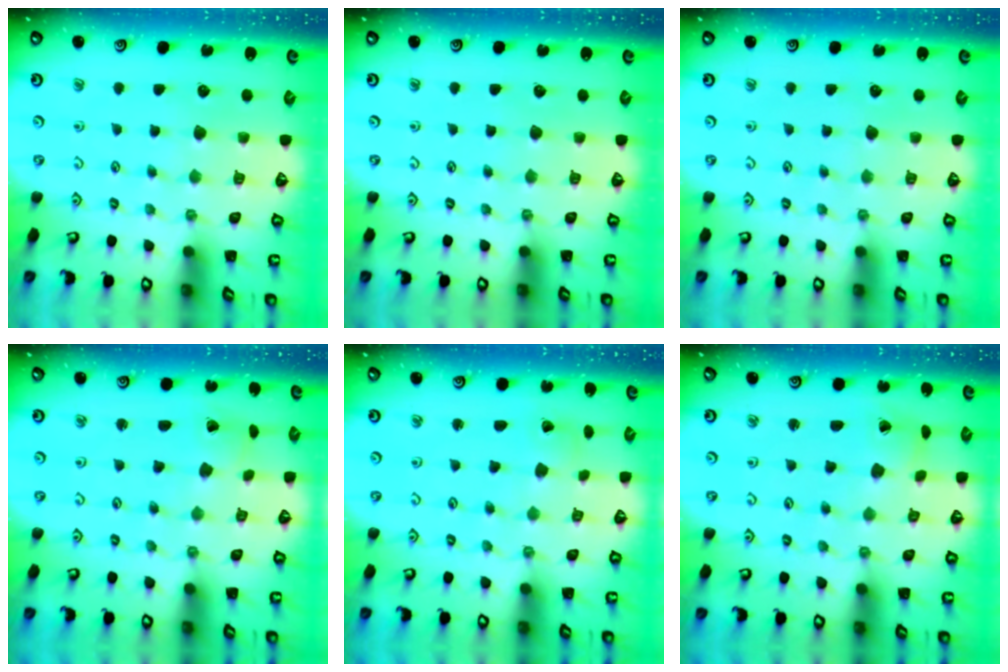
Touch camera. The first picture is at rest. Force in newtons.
{"total": 0.0}
{"total": 0.0}
{"total": 2.2, "press": 2.2, "slide": 0.2}
{"total": 0.8, "press": 0.8, "slide": 0.1}
{"total": 1.9, "press": 1.9, "slide": 0.2}